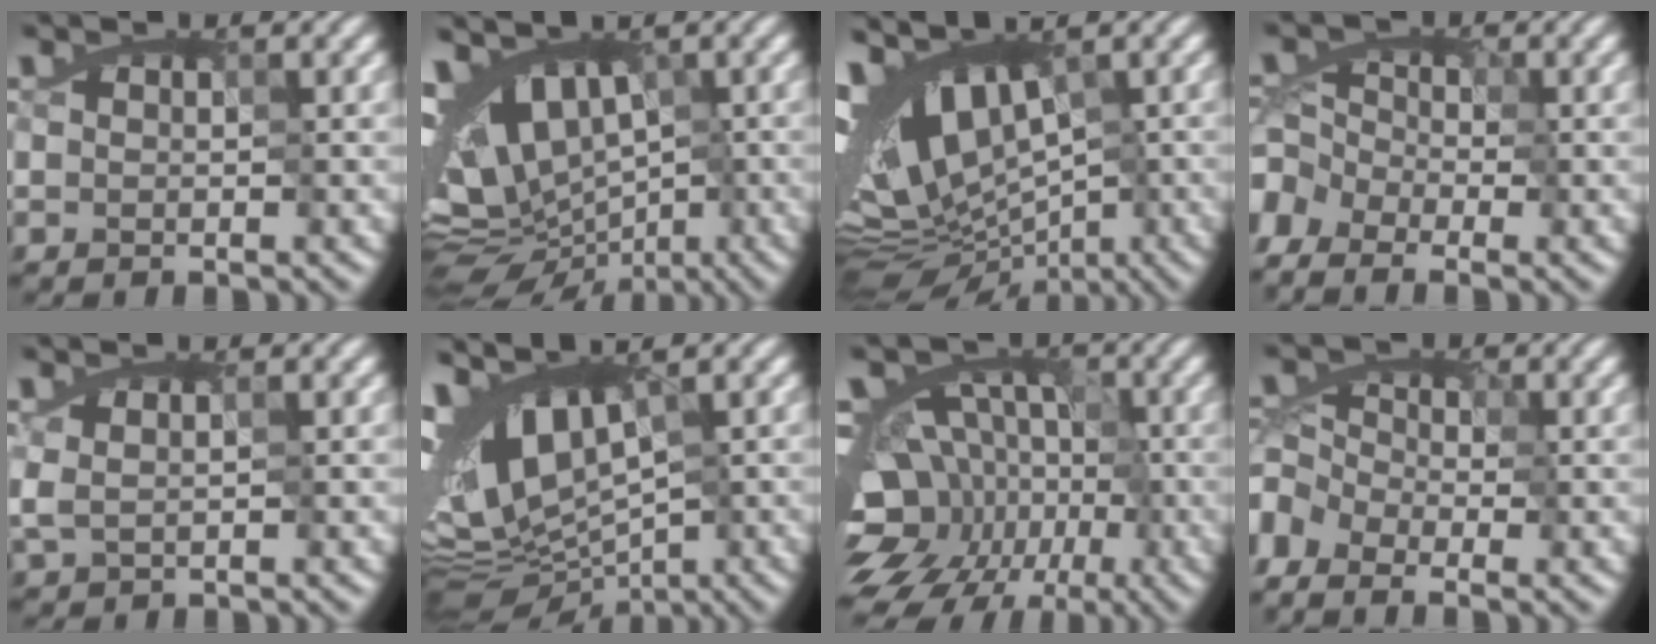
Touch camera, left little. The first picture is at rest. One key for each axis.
{"total": 9.5, "fx": -0.3, "fy": 6.4, "fz": 7.0, "tx": -0.108, "ty": -0.003, "tz": 0.000}
{"total": 11.2, "fx": -0.1, "fy": 6.3, "fz": 9.2, "tx": -0.167, "ty": -0.010, "tz": 0.014}
{"total": 6.8, "fx": -5.2, "fy": 3.7, "fz": 2.4, "tx": -0.039, "ty": 0.009, "tz": -0.107}
{"total": 1.8, "fx": 0.7, "fy": 1.1, "fz": 1.2, "tx": -0.035, "ty": 0.005, "tz": 0.014}
{"total": 8.3, "fx": 0.4, "fy": 4.5, "fz": 7.0, "tx": -0.130, "ty": -0.007, "tz": 0.010}
{"total": 13.1, "fx": -5.5, "fy": 9.9, "fz": 6.7, "tx": -0.105, "ty": -0.004, "tz": -0.098}
{"total": 6.1, "fx": -4.6, "fy": 3.1, "fz": 2.5, "tx": -0.049, "ty": 0.009, "tz": -0.089}